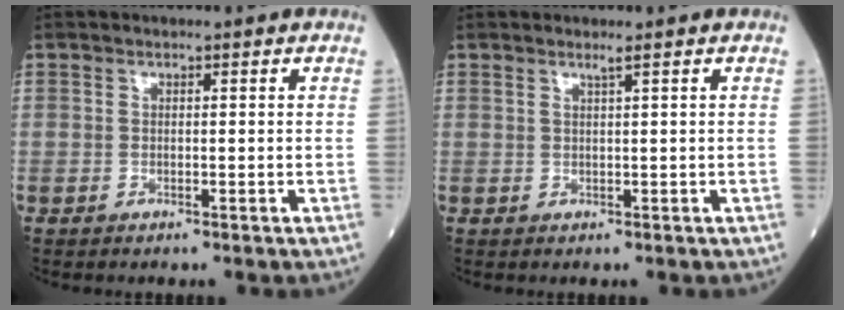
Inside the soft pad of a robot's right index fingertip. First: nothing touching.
{"total": 0.7, "force": [0.5, -0.3, 0.4], "torque": [-0.018, -0.004, 0.017]}